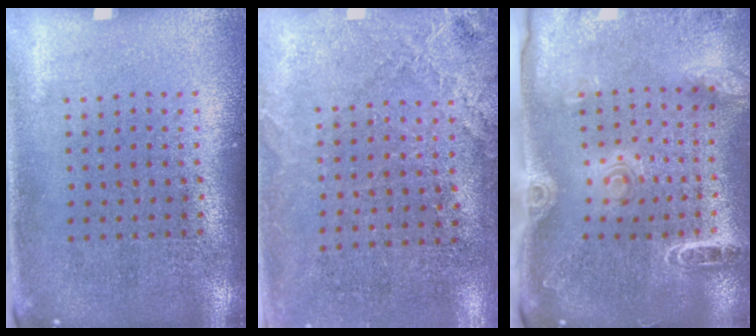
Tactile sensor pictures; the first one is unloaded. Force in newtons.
{"total": 2.6, "press": 2.4, "slide": 1.0}
{"total": 2.0, "press": 1.8, "slide": 0.7}